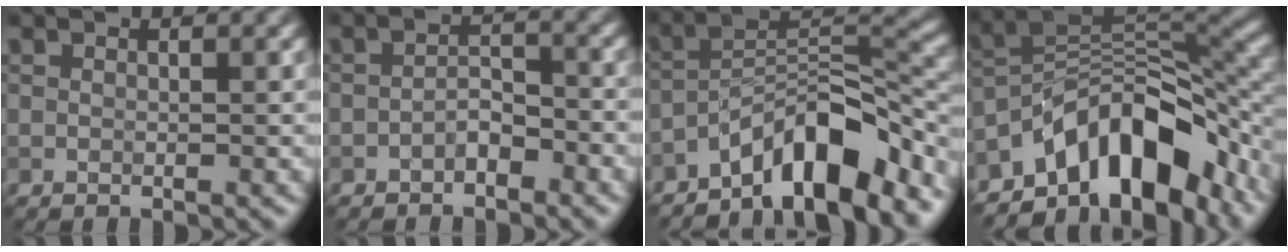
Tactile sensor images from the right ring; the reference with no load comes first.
{"total": 1.9, "force": [-1.3, 0.8, 1.1], "torque": [-0.020, 0.008, -0.027]}
{"total": 9.2, "force": [-6.4, 2.6, 6.1], "torque": [-0.084, 0.012, -0.120]}
{"total": 11.9, "force": [-6.8, 5.8, 7.8], "torque": [-0.111, 0.016, -0.130]}